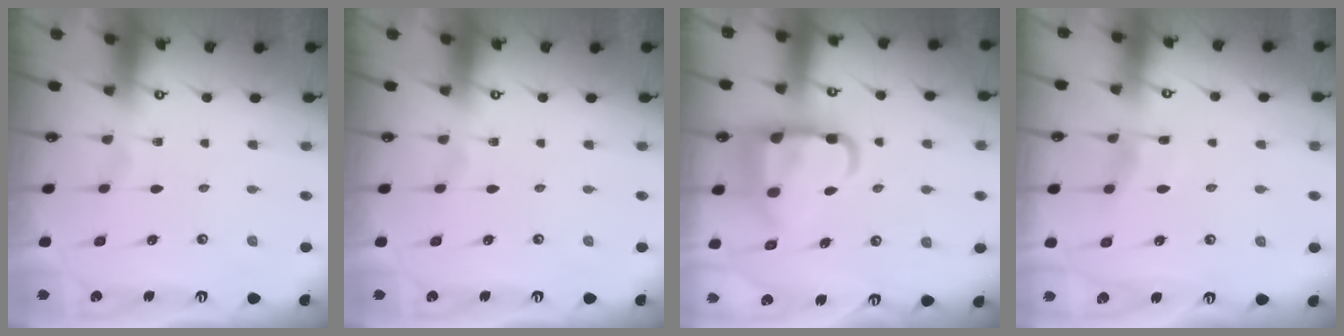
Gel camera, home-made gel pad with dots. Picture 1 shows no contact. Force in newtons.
{"total": 0.0}
{"total": 15.2, "press": 15.0, "slide": 1.8}
{"total": 4.5, "press": 4.5, "slide": 0.5}